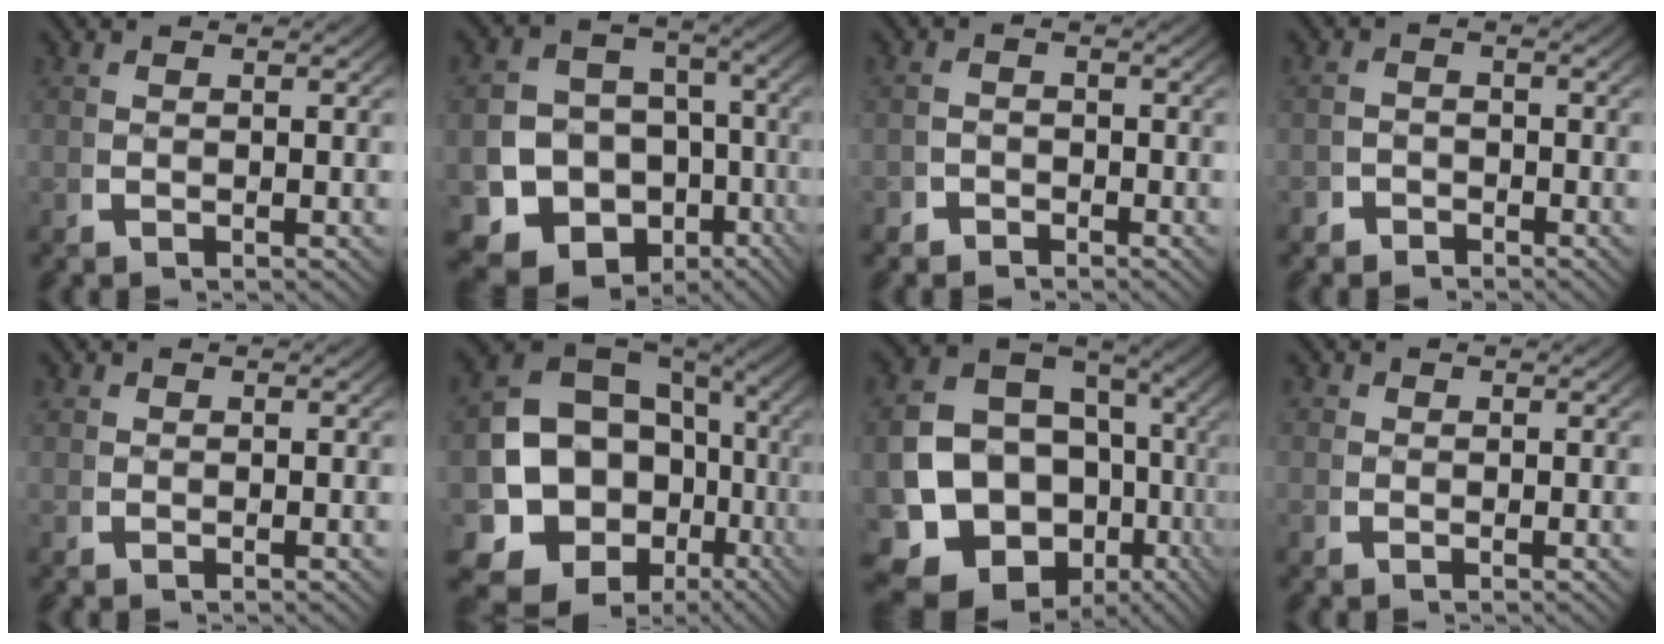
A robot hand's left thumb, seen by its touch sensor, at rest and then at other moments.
{"total": 18.4, "force": [-7.5, 14.8, 7.9], "torque": [-0.193, -0.103, -0.101]}
{"total": 2.0, "force": [-1.7, 0.9, 0.0], "torque": [0.003, -0.014, -0.030]}
{"total": 2.3, "force": [-2.0, 1.0, 0.0], "torque": [0.003, -0.014, -0.034]}
{"total": 0.6, "force": [0.4, 0.4, 0.1], "torque": [-0.006, -0.007, 0.012]}
{"total": 17.5, "force": [-4.9, 13.3, 10.3], "torque": [-0.222, -0.079, -0.058]}
{"total": 20.0, "force": [-4.4, 15.8, 11.5], "torque": [-0.270, -0.099, -0.050]}
{"total": 1.0, "force": [0.3, 1.0, 0.2], "torque": [-0.007, -0.008, 0.005]}